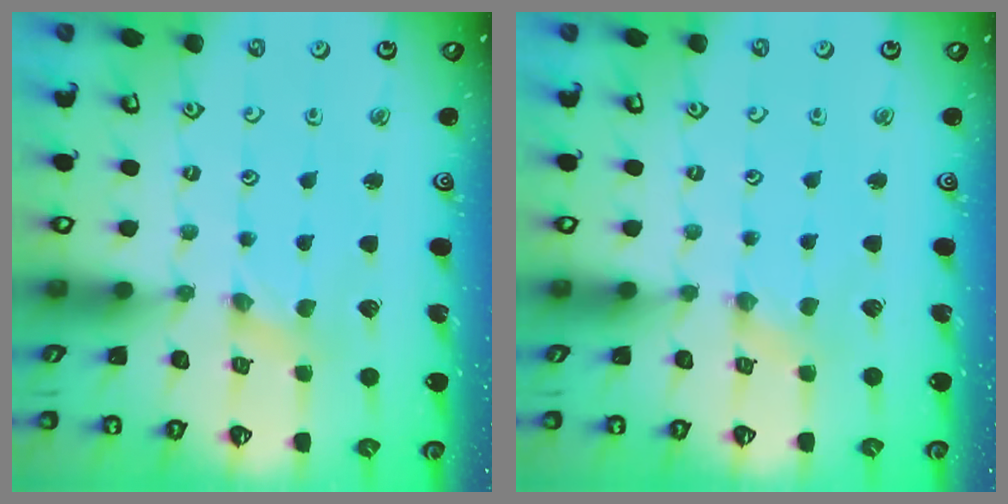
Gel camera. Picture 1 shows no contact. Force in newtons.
{"total": 0.7, "press": 0.7, "slide": 0.2}